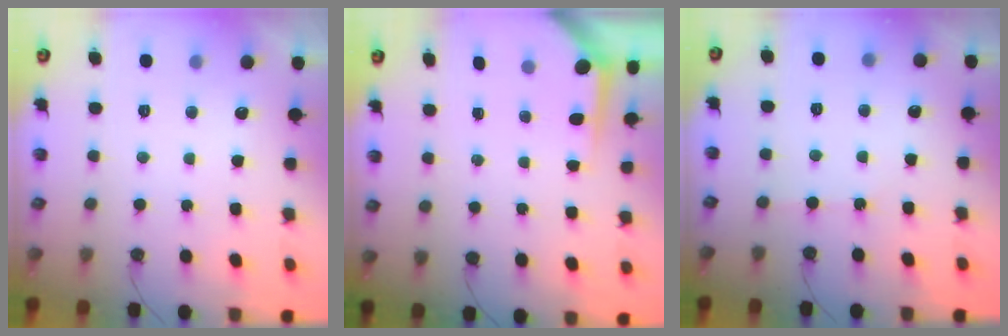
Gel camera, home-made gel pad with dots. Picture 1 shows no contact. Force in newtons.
{"total": 3.6, "press": 3.6, "slide": 0.3}
{"total": 1.3, "press": 1.2, "slide": 0.3}